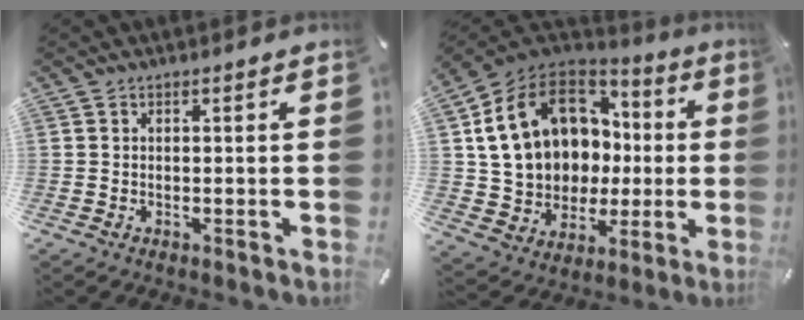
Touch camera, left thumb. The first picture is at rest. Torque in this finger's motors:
{"motor_torque": [2.51, 2.50, 1.28, -0.14, 0.39]}